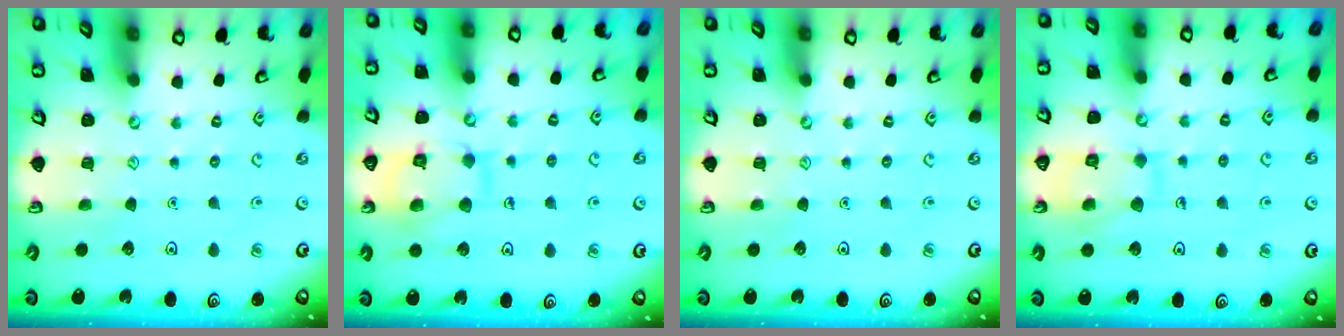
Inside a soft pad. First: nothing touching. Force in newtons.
{"total": 12.1, "press": 12.0, "slide": 0.9}
{"total": 0.0}
{"total": 10.3, "press": 10.2, "slide": 0.9}